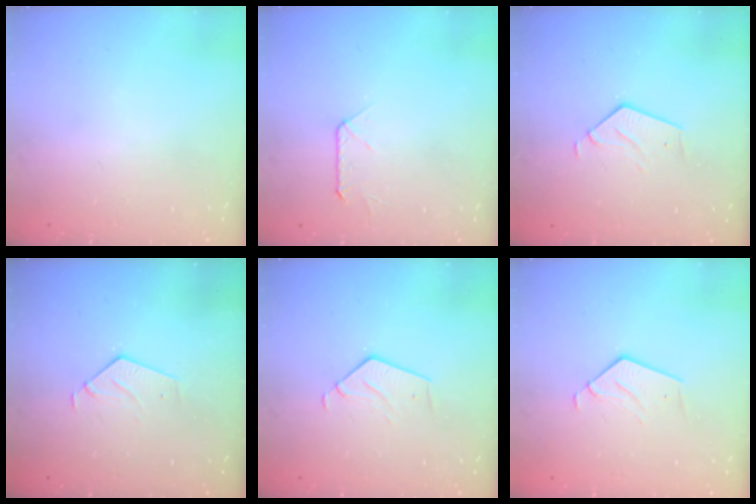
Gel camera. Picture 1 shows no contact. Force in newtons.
{"total": 5.2, "press": 5.1, "slide": 0.4}
{"total": 3.6, "press": 3.6, "slide": 0.3}
{"total": 4.6, "press": 4.5, "slide": 0.4}
{"total": 4.8, "press": 4.7, "slide": 0.4}
{"total": 3.9, "press": 3.9, "slide": 0.2}